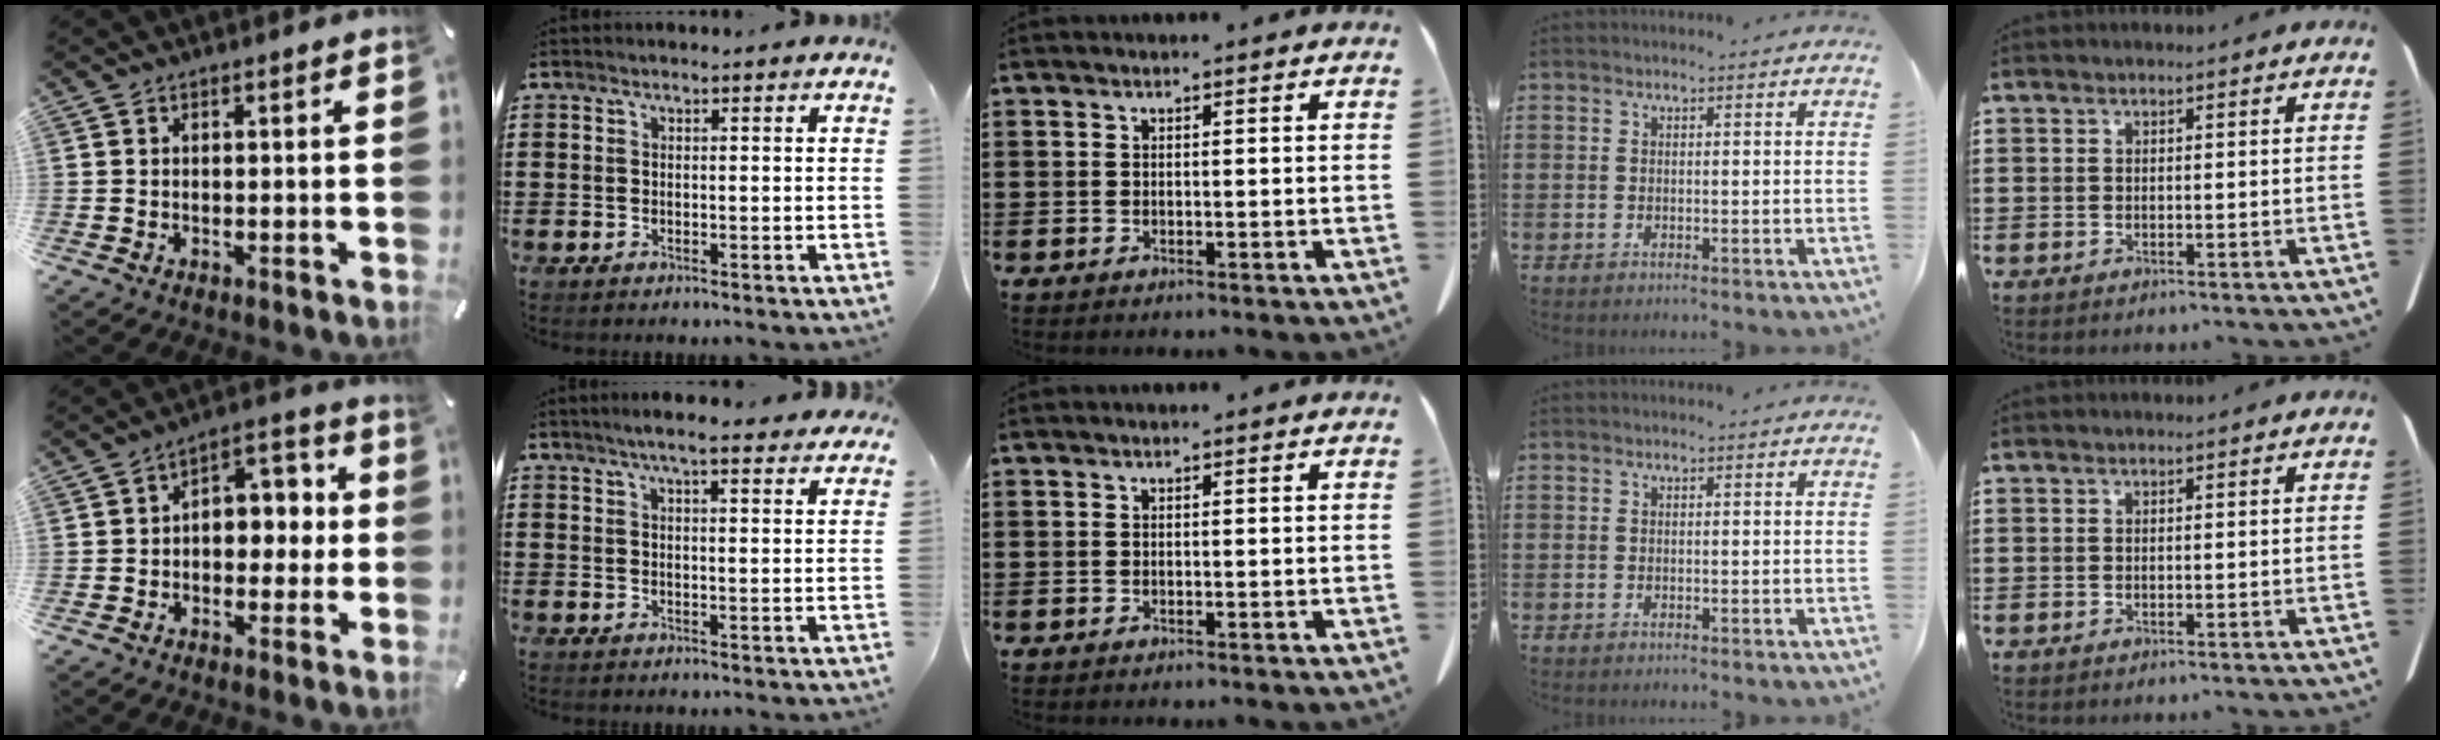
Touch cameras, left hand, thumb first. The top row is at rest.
{"thumb": {"total": 6.5, "force": [-1.0, 5.2, 3.9], "torque": [-0.040, 0.006, -0.027]}, "index": {"total": 4.8, "force": [3.9, 0.4, 2.7], "torque": [-0.061, -0.005, 0.070]}}